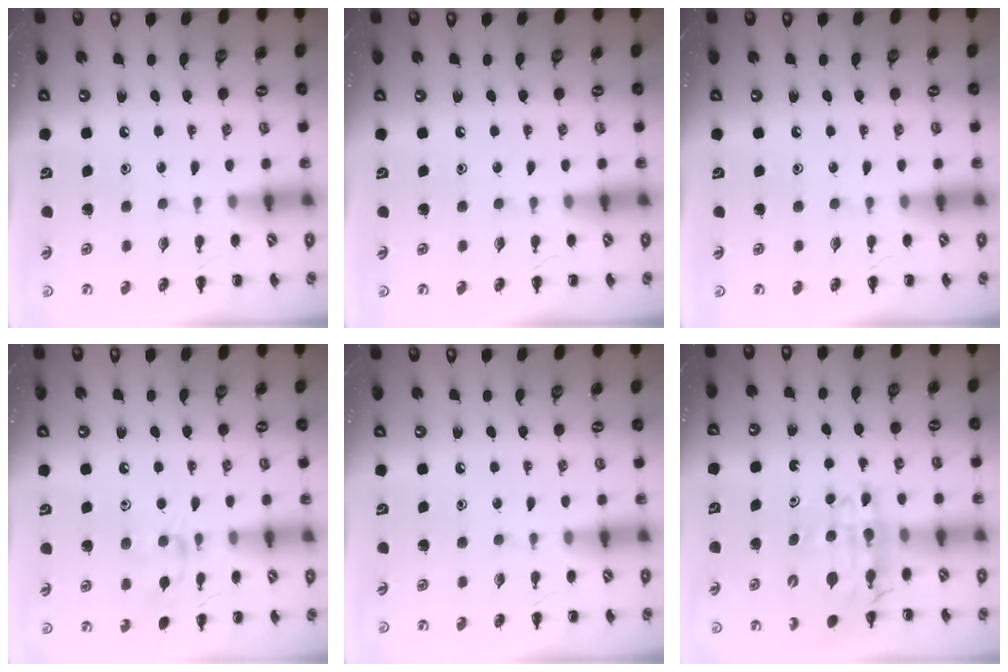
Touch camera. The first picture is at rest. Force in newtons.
{"total": 0.0}
{"total": 0.0}
{"total": 9.4, "press": 9.4, "slide": 0.7}
{"total": 0.0}
{"total": 12.2, "press": 11.5, "slide": 4.0}